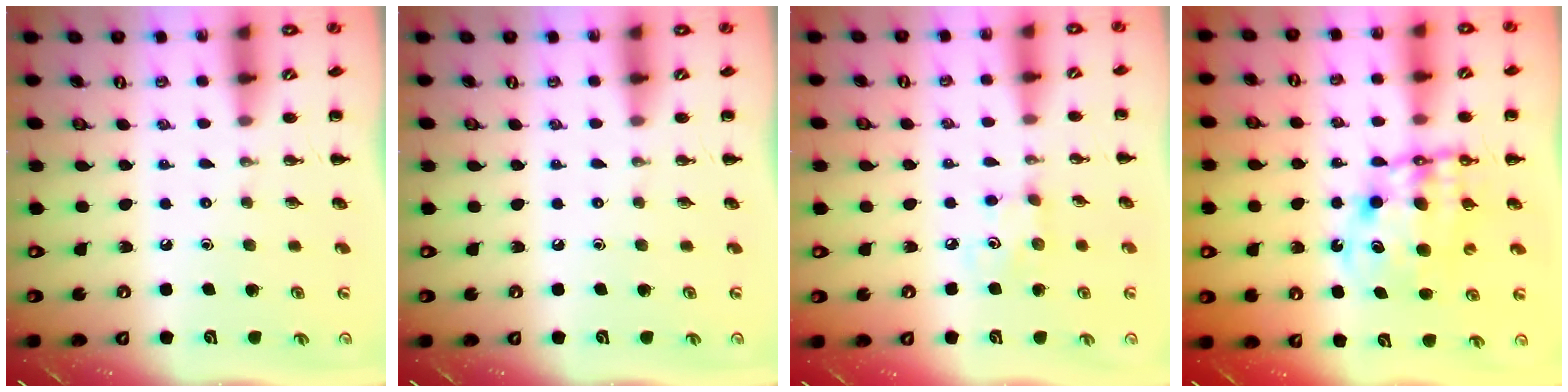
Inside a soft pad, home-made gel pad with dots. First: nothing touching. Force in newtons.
{"total": 0.0}
{"total": 3.1, "press": 3.0, "slide": 0.6}
{"total": 10.8, "press": 10.4, "slide": 2.8}